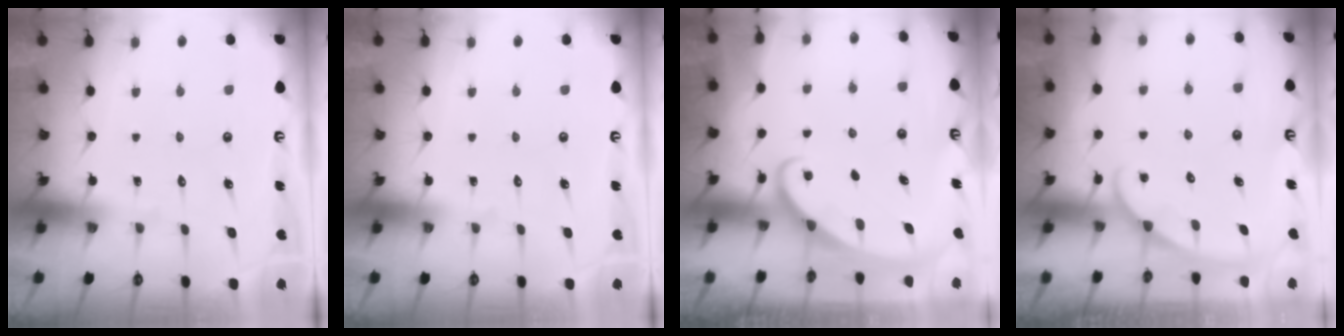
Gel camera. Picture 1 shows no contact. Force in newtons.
{"total": 0.0}
{"total": 2.2, "press": 2.2, "slide": 0.2}
{"total": 1.4, "press": 1.4, "slide": 0.2}